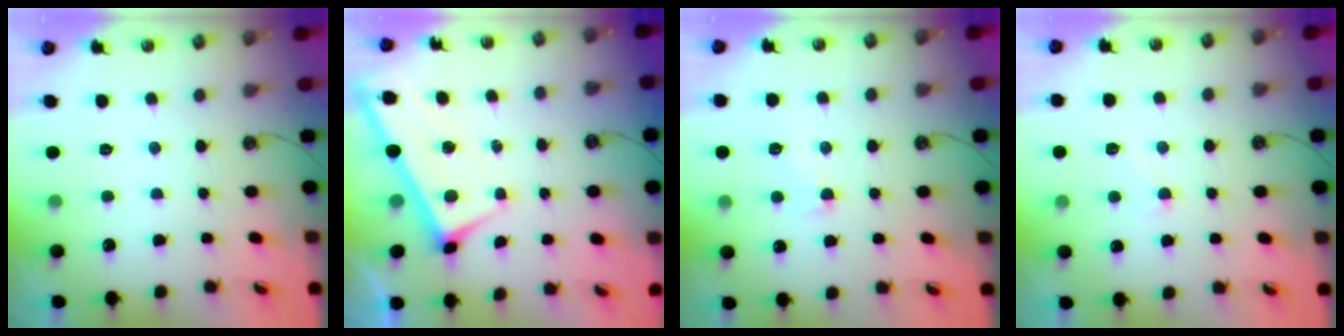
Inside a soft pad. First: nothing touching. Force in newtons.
{"total": 1.7, "press": 1.7, "slide": 0.1}
{"total": 1.3, "press": 0.3, "slide": 1.3}
{"total": 3.4, "press": 3.4, "slide": 0.4}